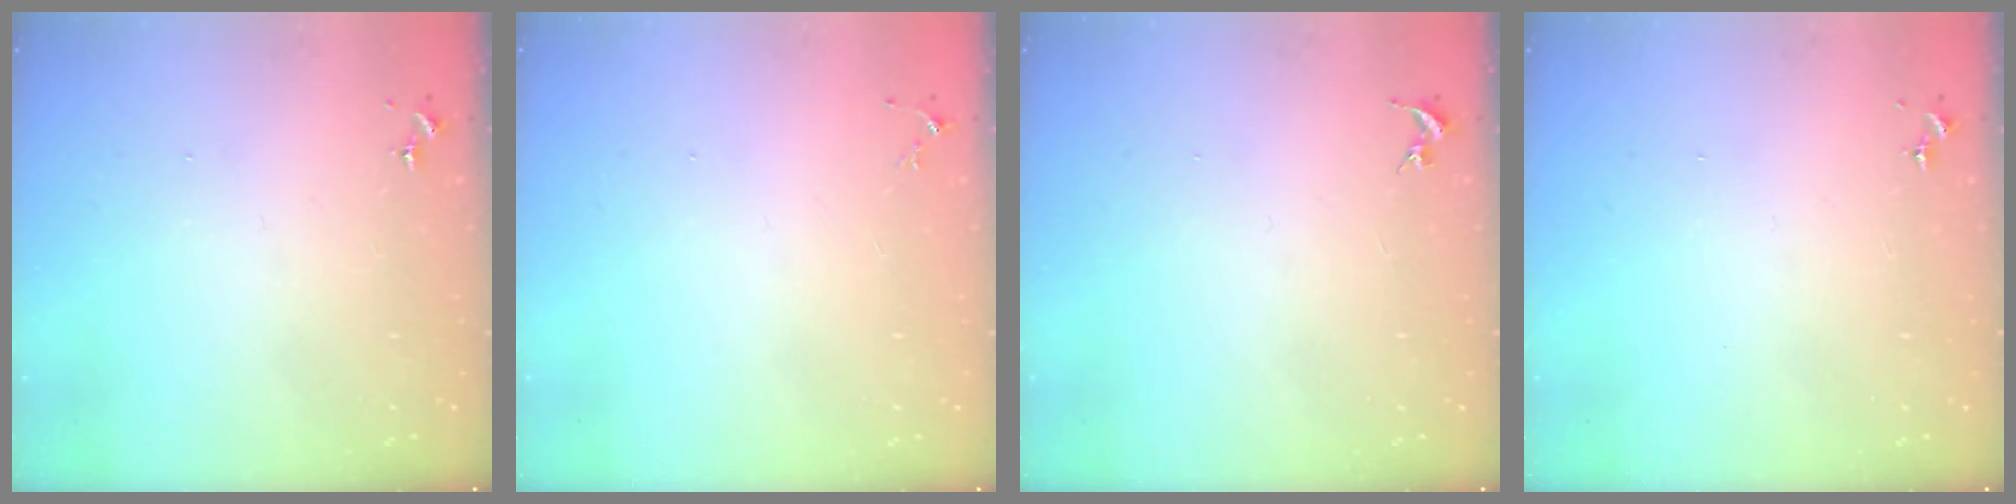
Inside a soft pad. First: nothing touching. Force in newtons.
{"total": 3.3, "press": 3.3, "slide": 0.5}
{"total": 0.0}
{"total": 0.0}